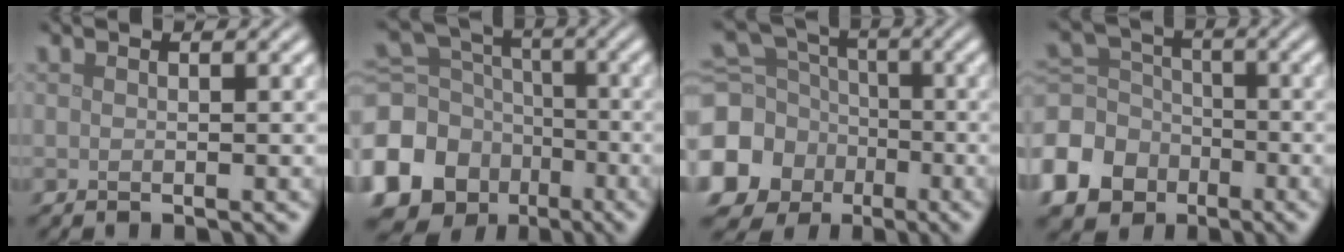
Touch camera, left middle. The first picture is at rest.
{"total": 14.3, "force": [-6.4, 11.9, 4.6], "torque": [-0.141, -0.042, -0.121]}
{"total": 14.1, "force": [-5.1, 12.4, 4.5], "torque": [-0.156, -0.052, -0.112]}
{"total": 9.5, "force": [-4.5, 7.8, 3.1], "torque": [-0.095, -0.020, -0.098]}